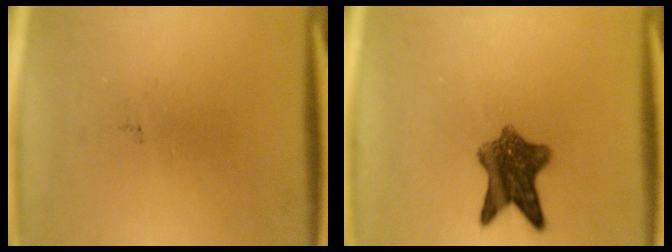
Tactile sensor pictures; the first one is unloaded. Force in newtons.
{"total": 8.0}